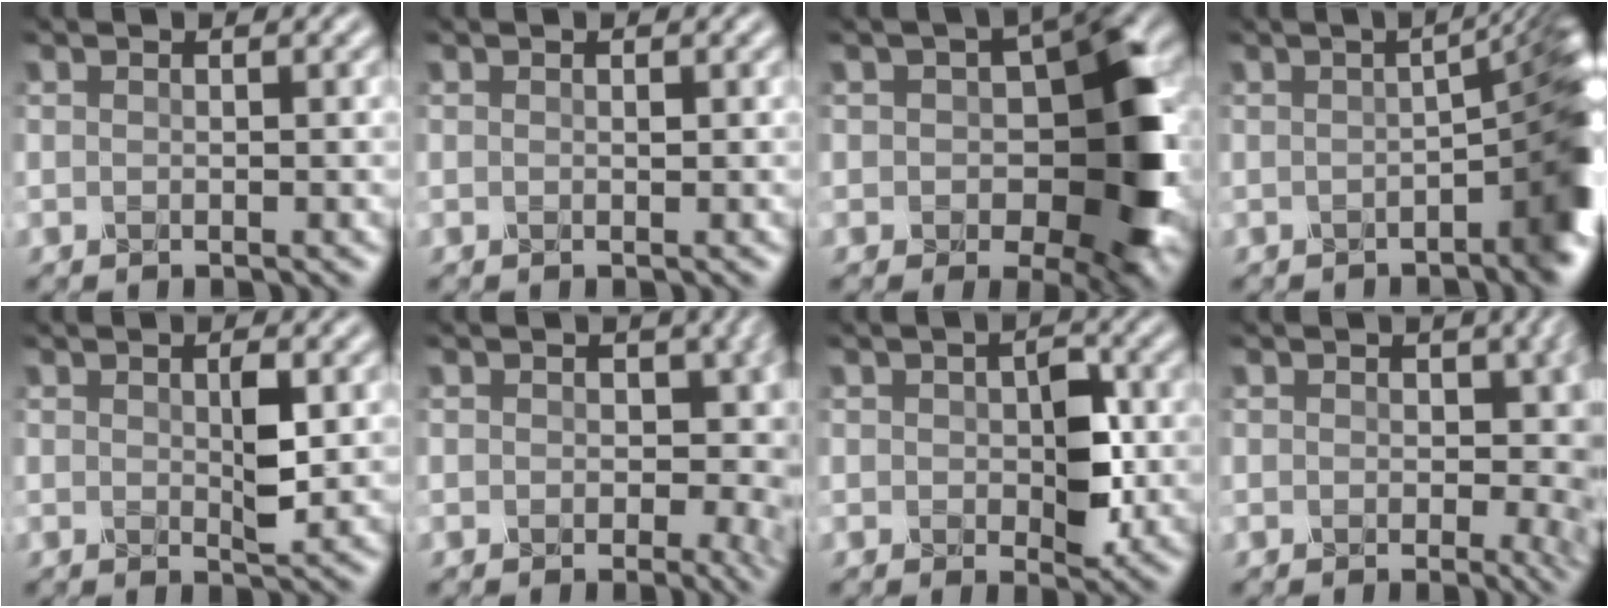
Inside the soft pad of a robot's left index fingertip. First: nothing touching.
{"total": 0.0}
{"total": 10.1, "force": [-0.6, 6.1, 8.1], "torque": [-0.091, 0.002, -0.012]}
{"total": 8.1, "force": [-1.5, 2.5, 7.5], "torque": [-0.075, -0.001, -0.020]}
{"total": 2.5, "force": [0.3, 0.8, 2.3], "torque": [-0.042, -0.004, 0.007]}
{"total": 5.4, "force": [-0.1, 3.8, 3.8], "torque": [-0.034, -0.003, -0.010]}
{"total": 4.0, "force": [-0.1, 2.3, 3.3], "torque": [-0.051, -0.003, 0.000]}
{"total": 5.6, "force": [0.1, 3.5, 4.3], "torque": [-0.035, -0.002, -0.006]}